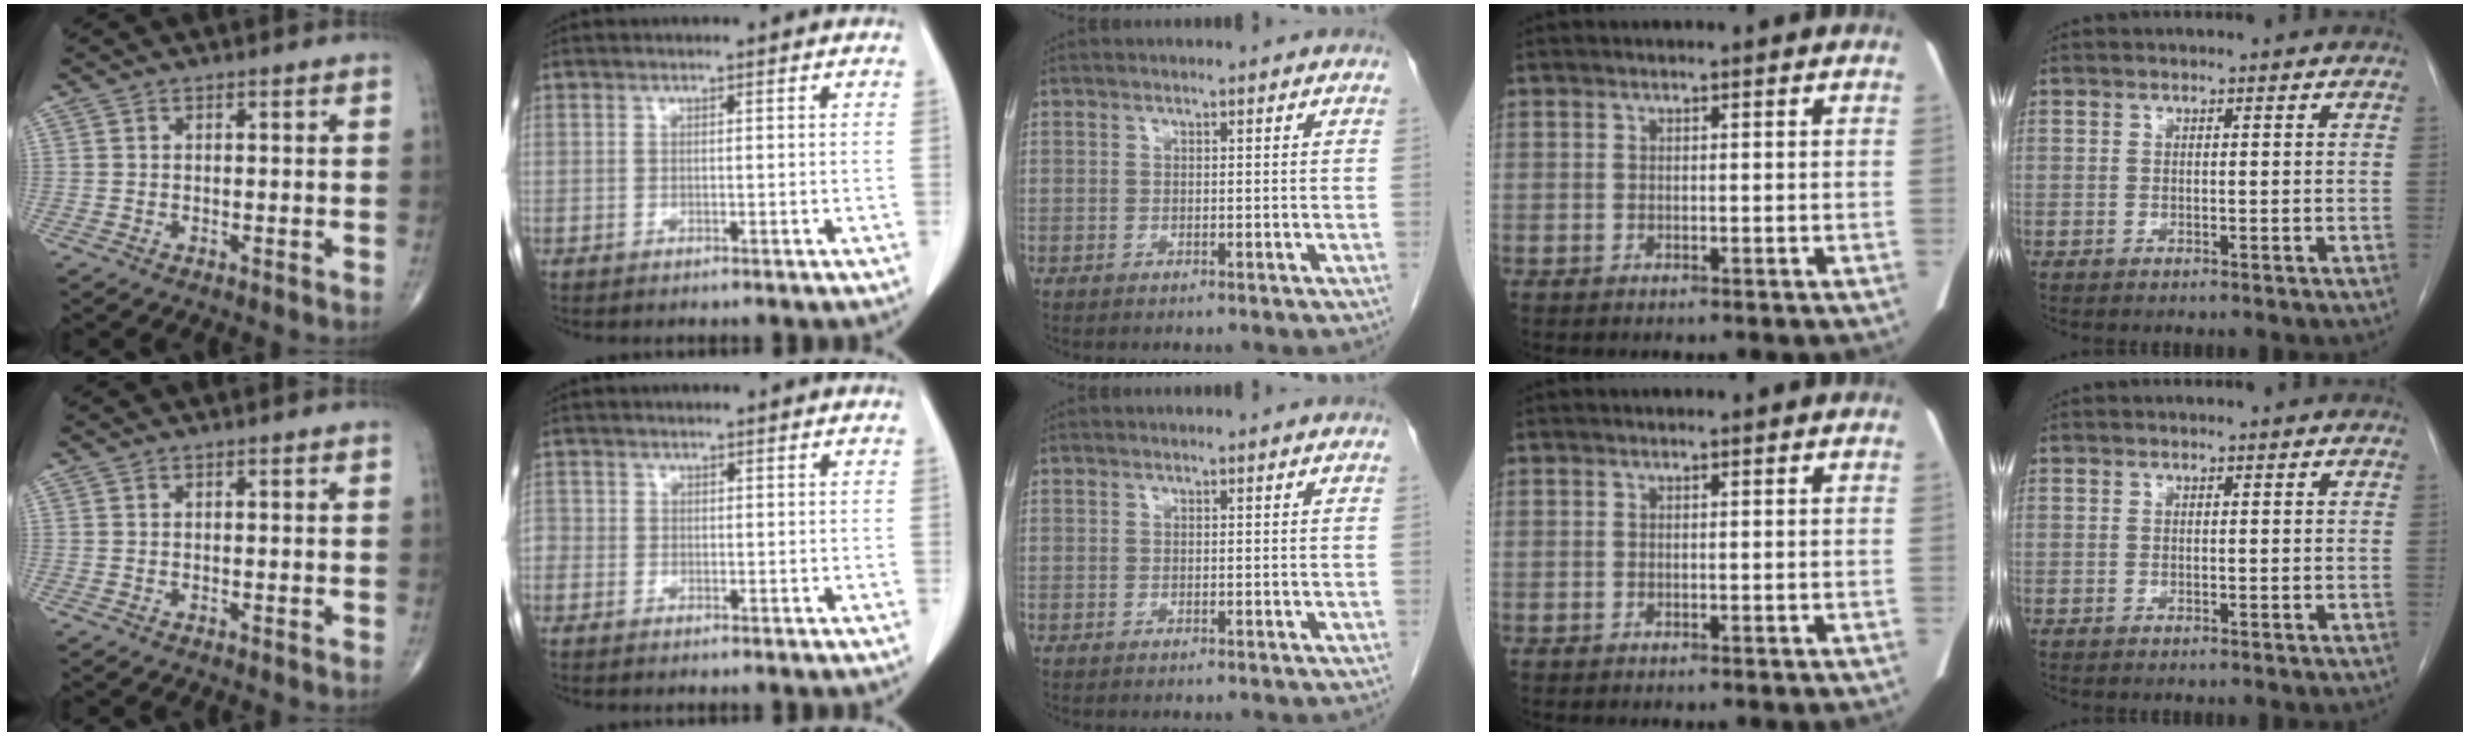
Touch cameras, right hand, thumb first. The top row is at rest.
{"index": {"total": 1.8, "force": [-0.6, 1.6, 0.4], "torque": [-0.005, 0.004, -0.017]}}